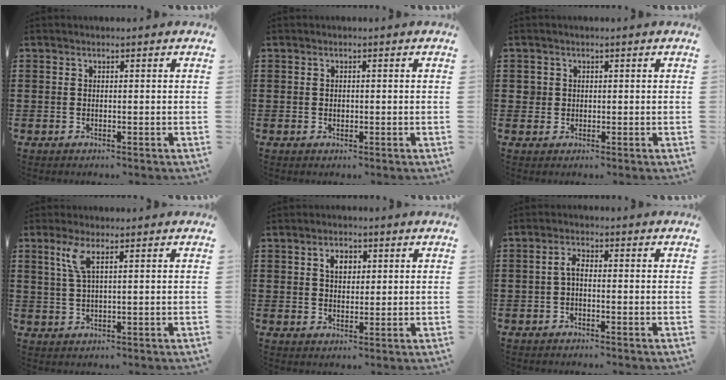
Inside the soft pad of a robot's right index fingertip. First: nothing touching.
{"total": 0.7, "force": [0.1, 0.5, 0.4], "torque": [-0.010, 0.002, 0.001]}
{"total": 1.6, "force": [0.3, 1.5, 0.3], "torque": [-0.012, 0.008, 0.006]}
{"total": 3.9, "force": [1.8, 0.8, 3.4], "torque": [-0.074, 0.005, 0.028]}
{"total": 3.0, "force": [1.0, 2.1, 1.9], "torque": [-0.037, 0.008, 0.015]}
{"total": 2.1, "force": [-0.7, 0.8, 1.8], "torque": [-0.043, 0.002, -0.017]}